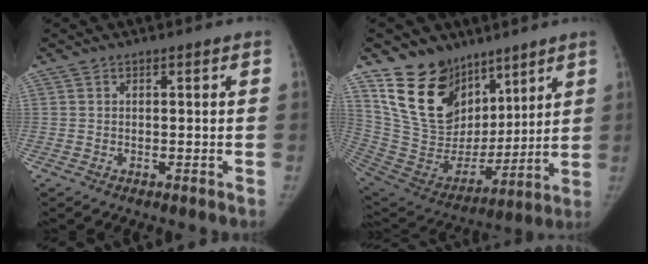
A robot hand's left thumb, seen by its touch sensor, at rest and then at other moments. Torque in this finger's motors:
{"motor_torque": [0.22, 0.17, 1.50, -1.27, 0.11]}